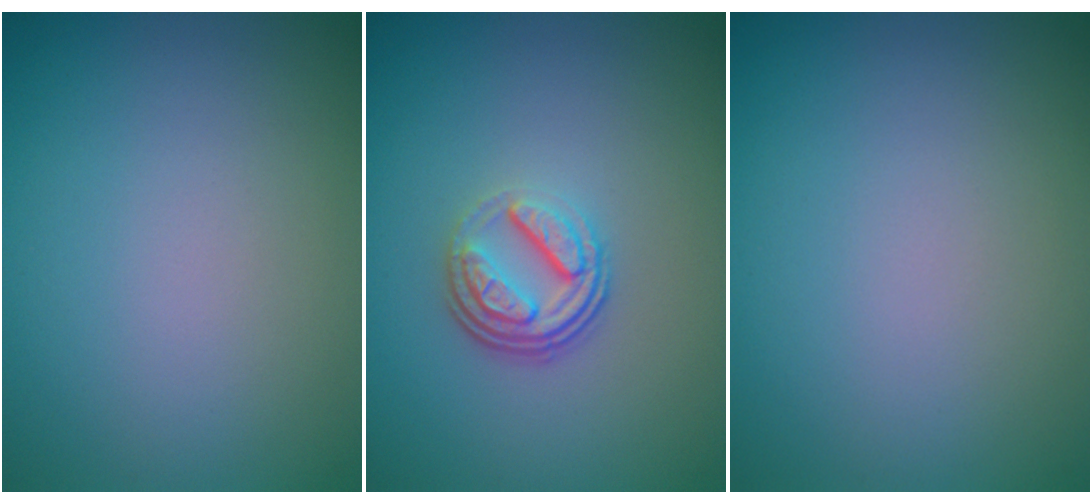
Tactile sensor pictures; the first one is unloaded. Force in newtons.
{"total": 3.8, "press": 2.7, "slide": 2.7}
{"total": 0.0}